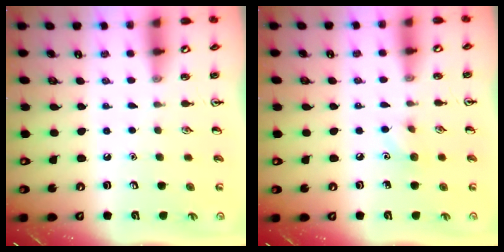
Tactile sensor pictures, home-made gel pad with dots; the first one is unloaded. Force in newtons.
{"total": 5.7, "press": 5.5, "slide": 1.7}